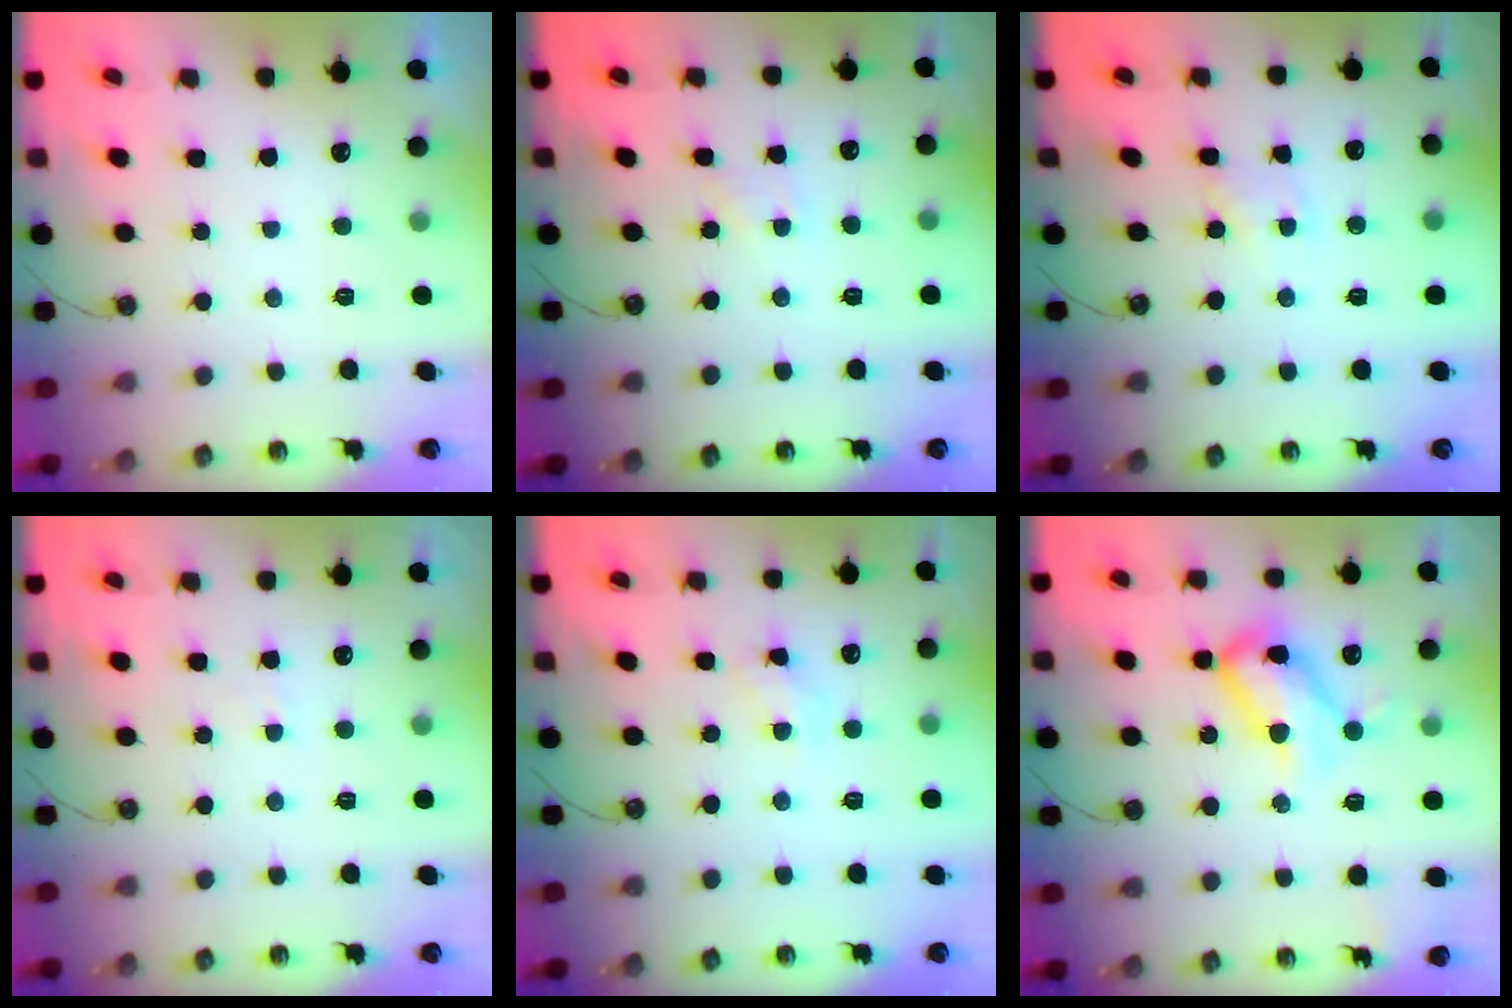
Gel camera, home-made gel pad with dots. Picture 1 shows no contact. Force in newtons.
{"total": 2.4, "press": 2.4, "slide": 0.3}
{"total": 2.7, "press": 2.7, "slide": 0.2}
{"total": 2.7, "press": 2.6, "slide": 0.4}
{"total": 4.9, "press": 4.9, "slide": 0.5}
{"total": 14.1, "press": 14.0, "slide": 1.3}